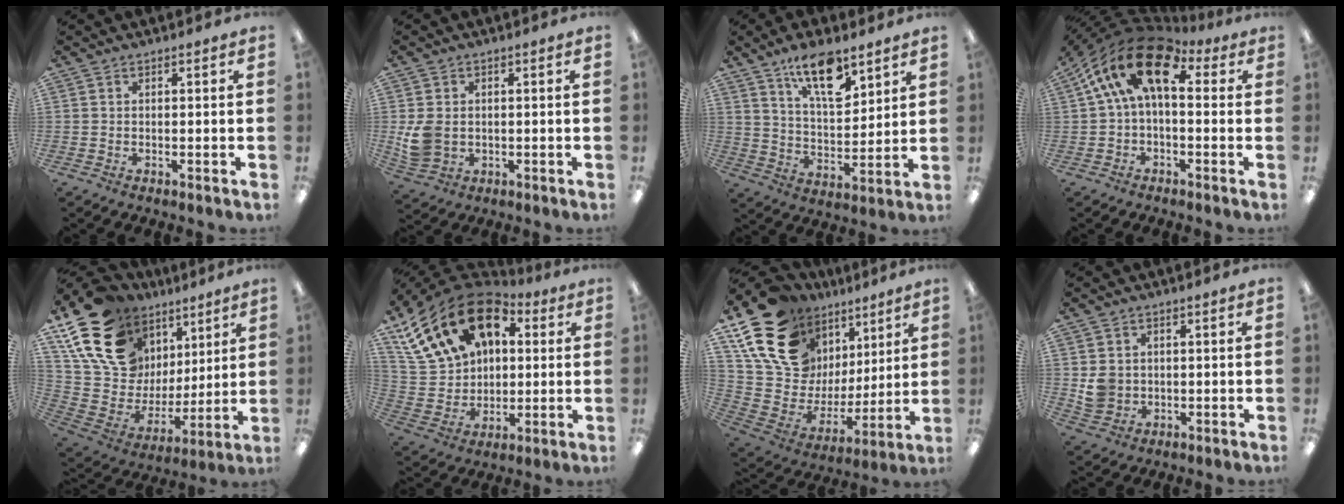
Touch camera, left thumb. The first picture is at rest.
{"total": 6.4, "force": [-0.1, 5.3, 3.7], "torque": [-0.078, 0.007, 0.001]}
{"total": 13.5, "force": [9.1, 5.3, 8.4], "torque": [-0.133, -0.046, 0.158]}
{"total": 17.4, "force": [4.7, 9.1, 14.1], "torque": [-0.266, -0.011, 0.082]}
{"total": 22.0, "force": [12.5, 14.6, 10.7], "torque": [-0.217, -0.067, 0.246]}
{"total": 23.3, "force": [10.2, 16.2, 13.3], "torque": [-0.250, -0.031, 0.185]}
{"total": 21.2, "force": [13.0, 13.6, 9.8], "torque": [-0.203, -0.079, 0.255]}
{"total": 5.0, "force": [0.6, 4.7, 1.4], "torque": [-0.018, 0.006, 0.013]}